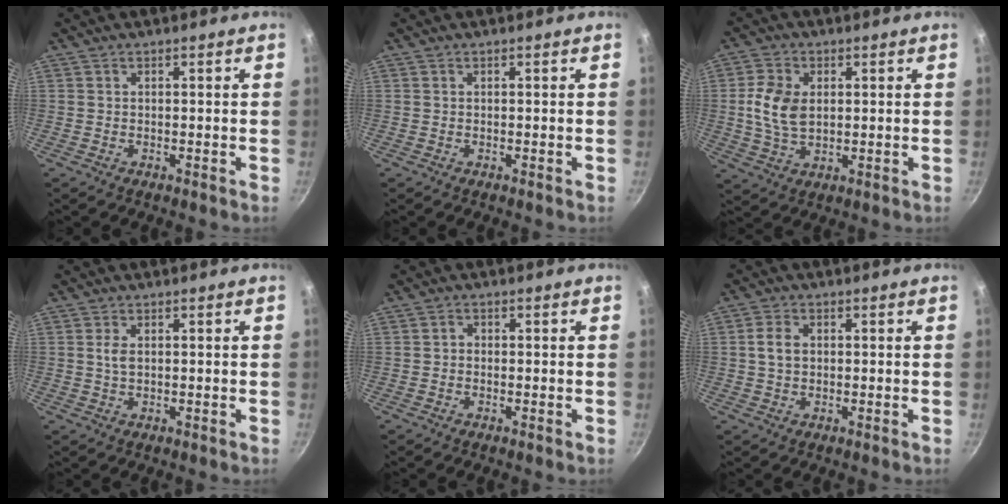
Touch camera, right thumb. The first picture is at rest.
{"total": 0.0}
{"total": 8.2, "force": [1.1, 5.4, 6.1], "torque": [-0.112, -0.001, 0.021]}
{"total": 2.0, "force": [0.4, 1.1, 1.6], "torque": [-0.032, -0.002, 0.008]}
{"total": 1.1, "force": [-0.2, 0.9, 0.5], "torque": [-0.008, 0.005, -0.006]}
{"total": 3.7, "force": [0.3, 2.7, 2.5], "torque": [-0.041, 0.007, 0.003]}